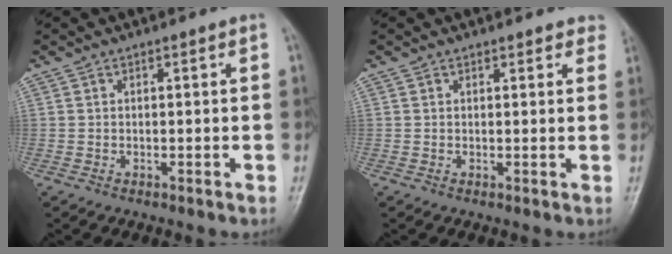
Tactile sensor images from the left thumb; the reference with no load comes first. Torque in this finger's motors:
{"motor_torque": [0.06, 0.14, -0.18, -0.22, 0.00]}